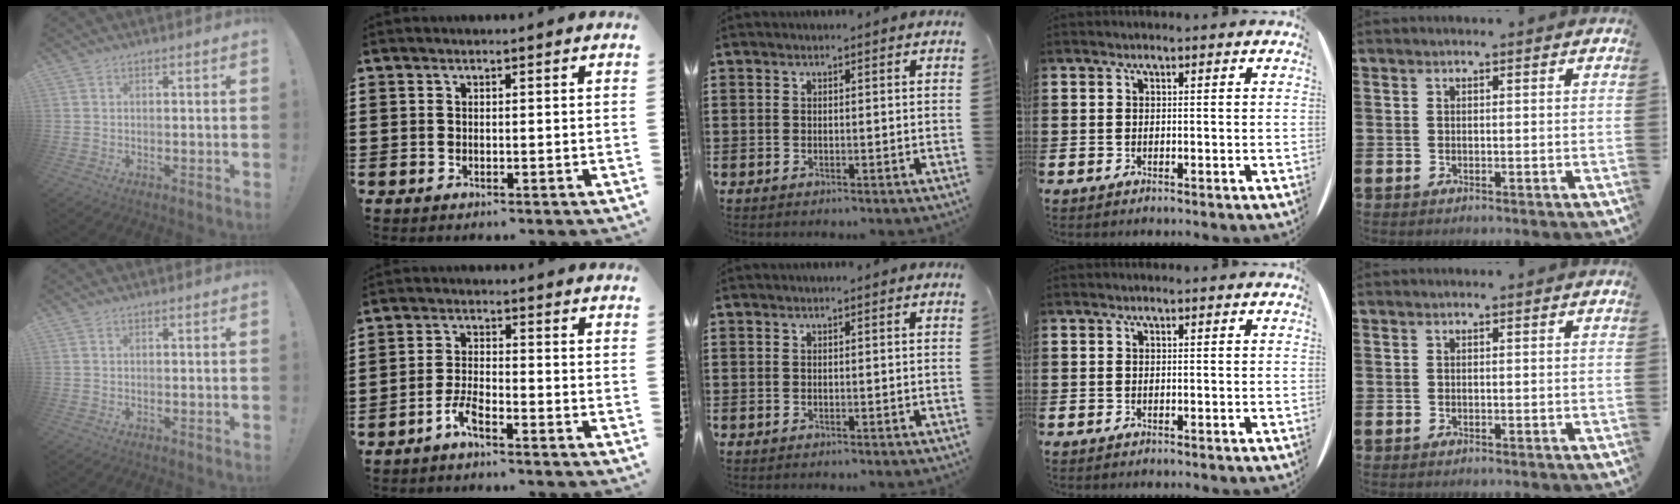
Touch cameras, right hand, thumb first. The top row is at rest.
{"index": {"total": 3.7, "force": [-2.9, 0.6, 2.3], "torque": [-0.056, 0.003, -0.059]}}